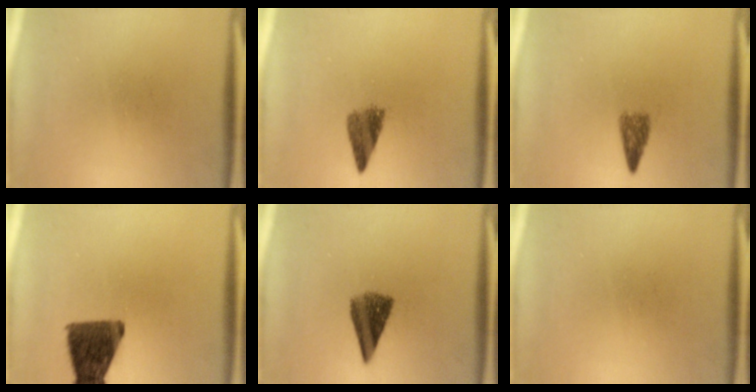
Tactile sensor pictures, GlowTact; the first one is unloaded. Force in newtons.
{"total": 3.9}
{"total": 2.5}
{"total": 11.7}
{"total": 6.4}
{"total": 0.0}